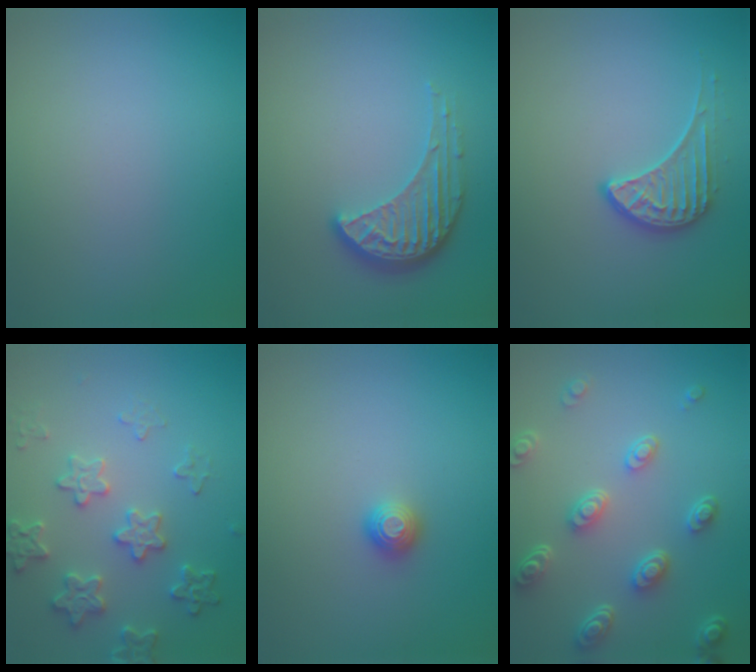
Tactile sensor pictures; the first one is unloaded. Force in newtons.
{"total": 4.3, "press": 3.3, "slide": 2.8}
{"total": 2.3, "press": 1.7, "slide": 1.5}
{"total": 3.5, "press": 3.5, "slide": 0.5}
{"total": 1.0, "press": 1.0, "slide": 0.1}
{"total": 4.9, "press": 3.7, "slide": 3.2}